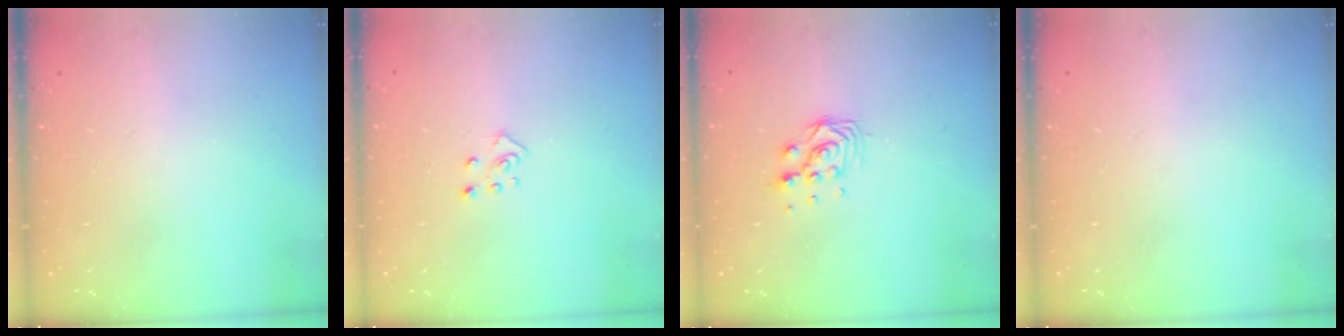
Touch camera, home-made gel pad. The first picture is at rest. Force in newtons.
{"total": 3.9, "press": 3.8, "slide": 0.3}
{"total": 6.6, "press": 6.6, "slide": 0.5}
{"total": 0.0}